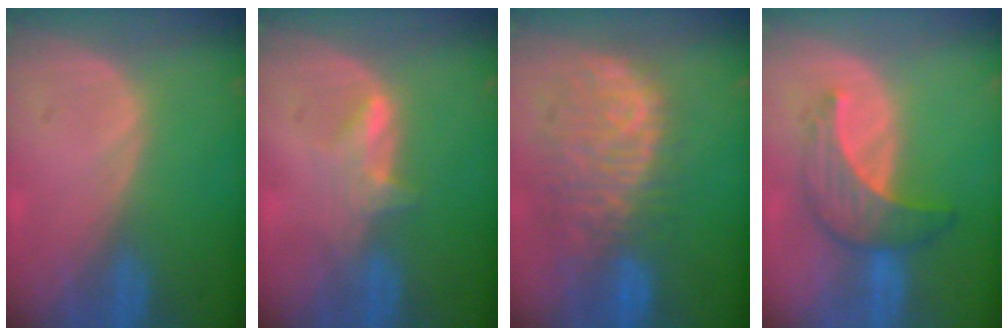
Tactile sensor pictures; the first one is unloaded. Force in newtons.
{"total": 3.3, "press": 3.3, "slide": 0.4}
{"total": 11.4, "press": 9.7, "slide": 5.9}
{"total": 6.9, "press": 6.6, "slide": 2.0}